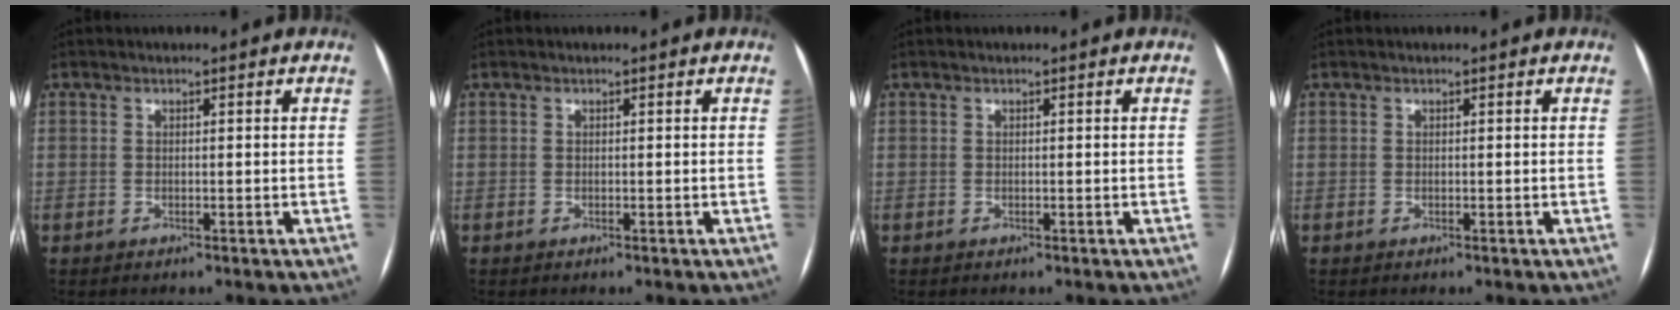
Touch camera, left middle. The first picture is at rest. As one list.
[{"total": 0.0}, {"total": 0.0}, {"total": 0.0}]